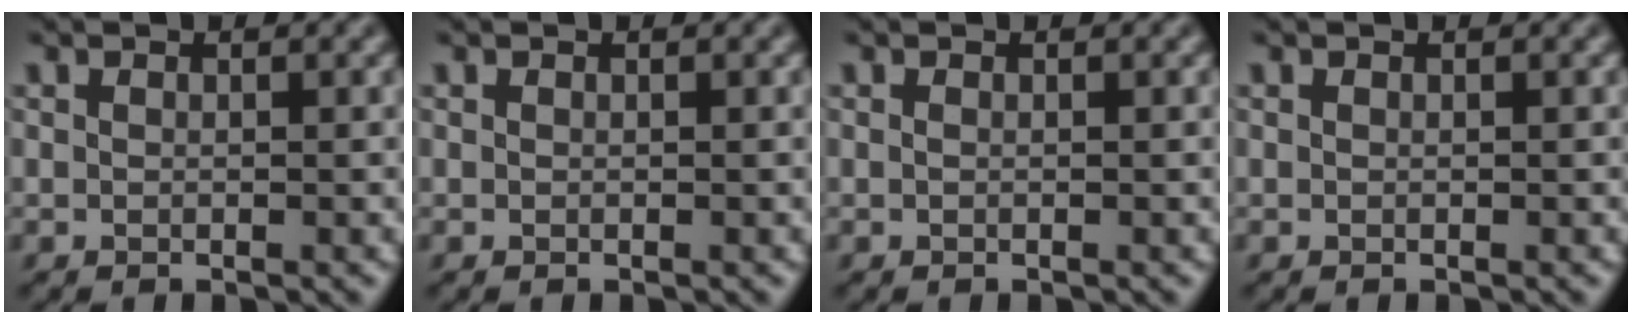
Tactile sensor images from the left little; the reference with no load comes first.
{"total": 0.0}
{"total": 0.0}
{"total": 0.0}